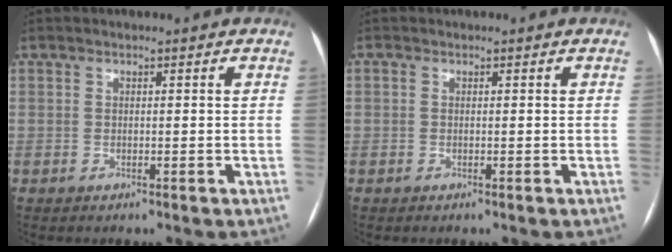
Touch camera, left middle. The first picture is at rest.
{"total": 0.0}